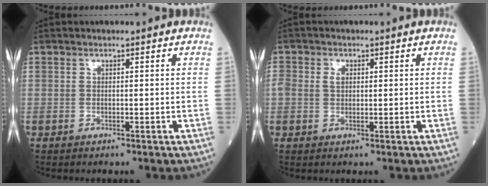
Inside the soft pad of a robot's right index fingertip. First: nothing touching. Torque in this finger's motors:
{"motor_torque": [0.22, 0.01, 0.03, 0.02]}